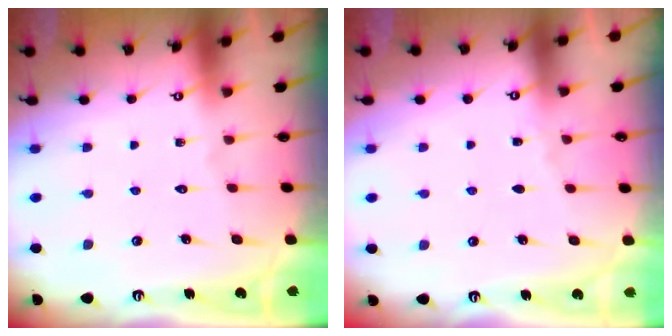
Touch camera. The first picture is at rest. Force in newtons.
{"total": 2.6, "press": 2.6, "slide": 0.3}